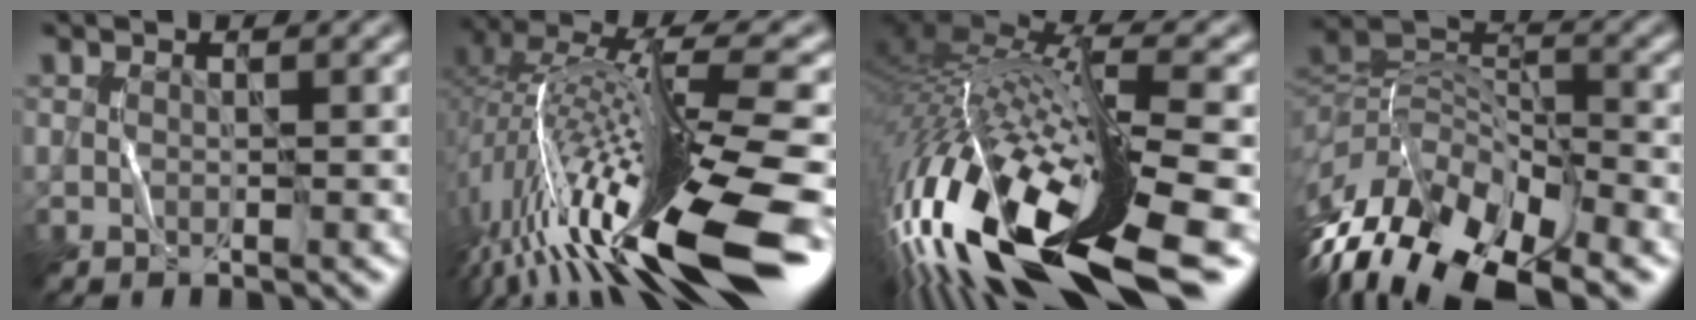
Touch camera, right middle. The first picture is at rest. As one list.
[{"total": 16.7, "force": [-6.1, 4.0, 15.0], "torque": [-0.286, 0.040, -0.111]}, {"total": 17.4, "force": [-6.1, 5.3, 15.4], "torque": [-0.316, -0.039, -0.069]}, {"total": 15.8, "force": [-10.0, 7.4, 9.6], "torque": [-0.203, -0.002, -0.154]}]